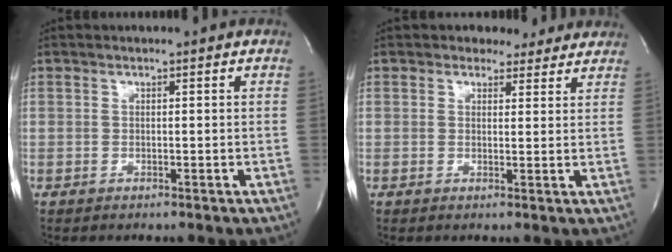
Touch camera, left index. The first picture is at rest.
{"total": 3.8, "force": [3.2, 2.1, 0.1], "torque": [0.004, -0.001, 0.028]}